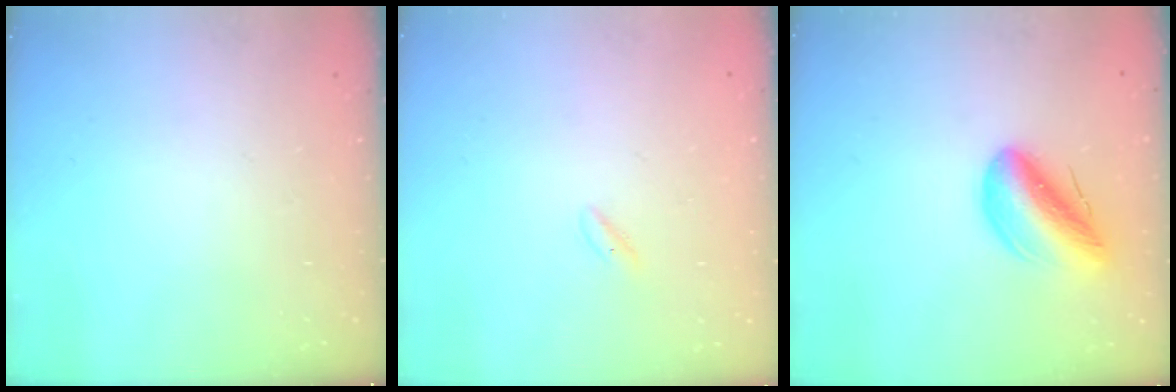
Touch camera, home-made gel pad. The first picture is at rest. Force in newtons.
{"total": 1.2, "press": 0.9, "slide": 0.8}
{"total": 12.4, "press": 12.2, "slide": 2.1}